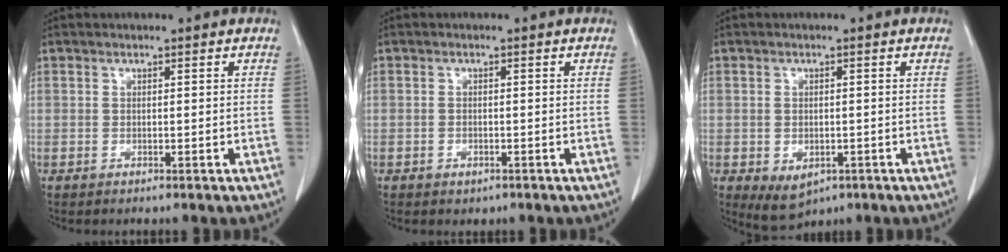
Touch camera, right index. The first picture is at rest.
{"total": 1.2, "force": [-0.6, 0.9, 0.5], "torque": [-0.006, 0.002, -0.003]}
{"total": 4.6, "force": [-1.7, 3.2, 2.8], "torque": [-0.046, -0.005, -0.009]}